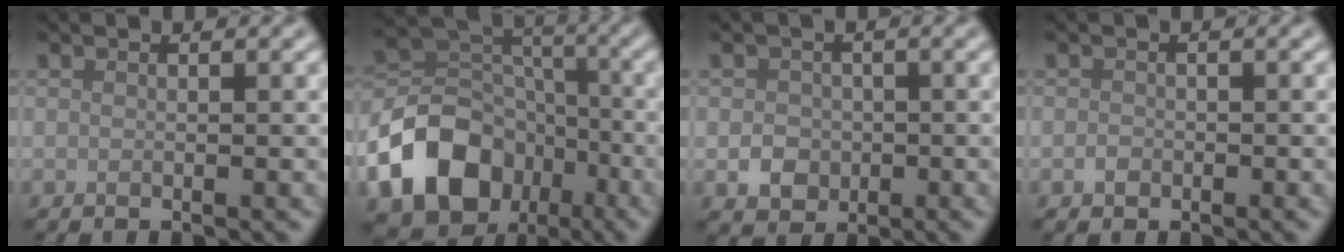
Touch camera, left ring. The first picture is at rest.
{"total": 12.9, "force": [-6.6, 9.4, 5.8], "torque": [-0.127, 0.000, -0.115]}
{"total": 2.2, "force": [-0.4, 2.0, 0.8], "torque": [-0.009, -0.004, -0.009]}
{"total": 0.8, "force": [-0.4, 0.6, 0.3], "torque": [-0.005, -0.001, -0.008]}